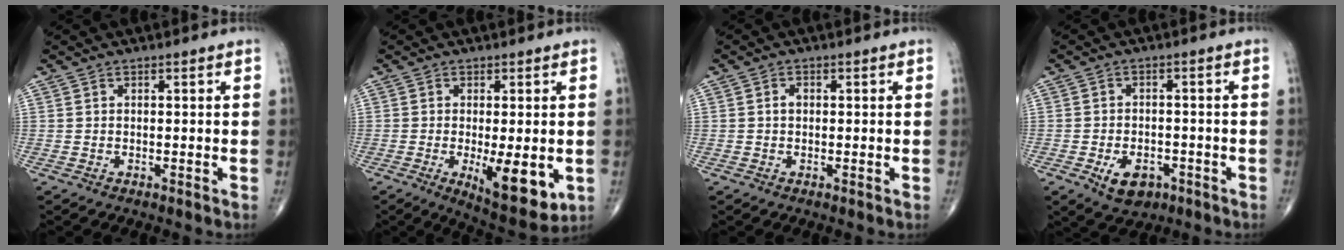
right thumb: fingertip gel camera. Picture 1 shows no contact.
{"total": 10.7, "force": [-2.4, 3.8, 9.7], "torque": [-0.134, -0.025, -0.026]}
{"total": 1.2, "force": [0.0, 0.9, 0.8], "torque": [-0.010, 0.003, -0.002]}
{"total": 6.3, "force": [-2.9, 4.1, 3.8], "torque": [-0.049, 0.013, -0.039]}